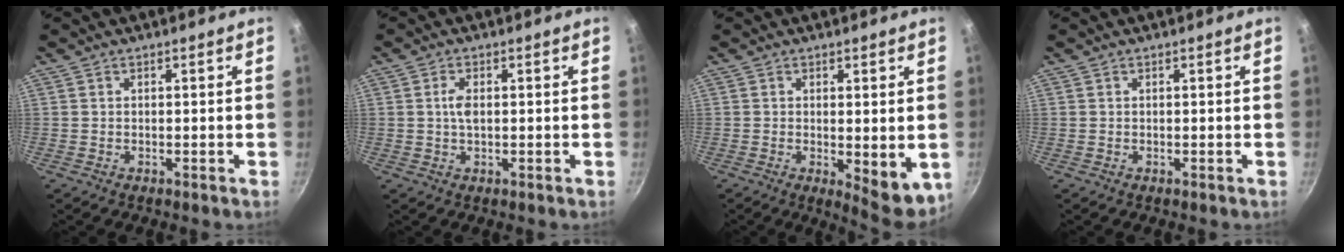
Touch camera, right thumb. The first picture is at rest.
{"total": 2.6, "force": [0.2, 1.3, 2.3], "torque": [-0.047, 0.002, 0.003]}
{"total": 7.7, "force": [-1.3, 2.6, 7.1], "torque": [-0.095, -0.024, -0.012]}
{"total": 0.0}